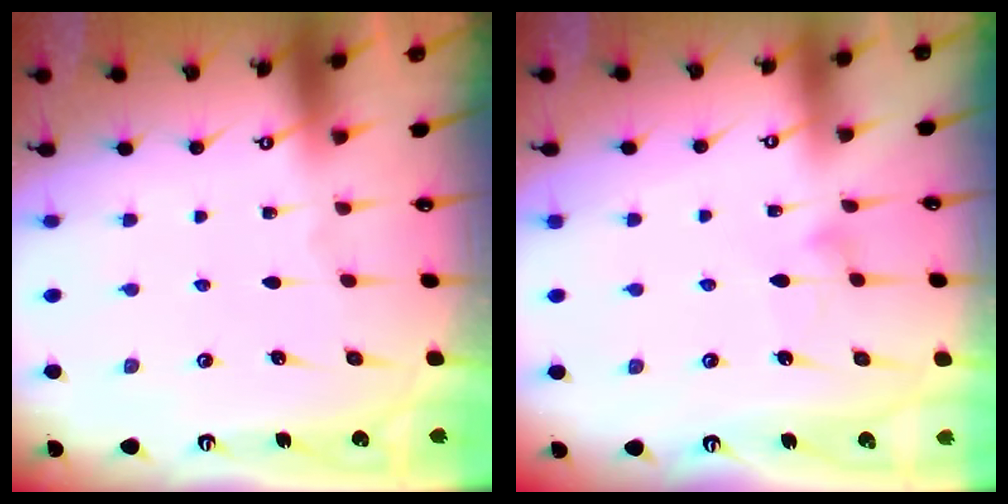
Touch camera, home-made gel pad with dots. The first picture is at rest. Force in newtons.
{"total": 5.4, "press": 5.4, "slide": 0.4}